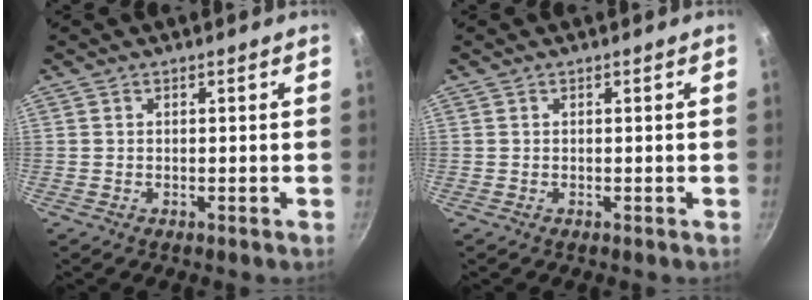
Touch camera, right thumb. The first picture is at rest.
{"total": 0.0}